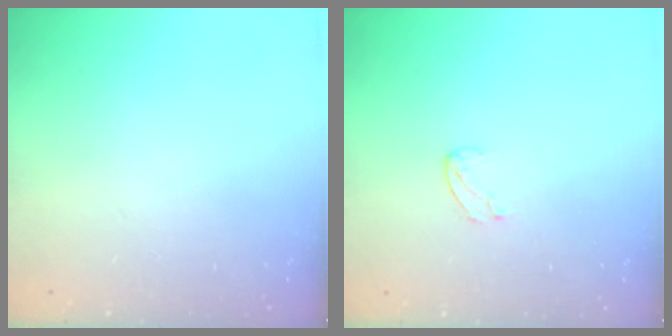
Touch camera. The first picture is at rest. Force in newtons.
{"total": 3.4, "press": 3.4, "slide": 0.3}